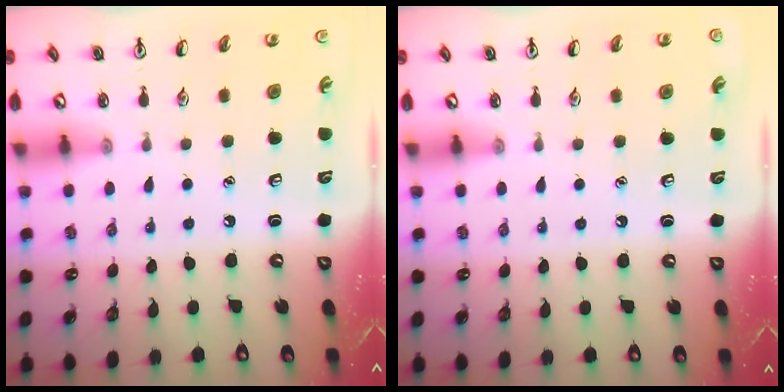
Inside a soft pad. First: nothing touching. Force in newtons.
{"total": 0.0}